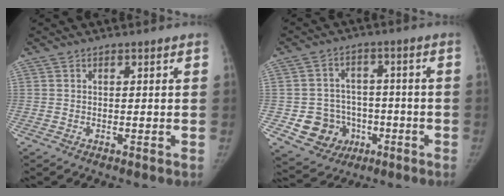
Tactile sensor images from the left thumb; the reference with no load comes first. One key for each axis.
{"total": 10.8, "fx": -3.3, "fy": 9.7, "fz": 3.3, "tx": -0.025, "ty": 0.026, "tz": -0.040}